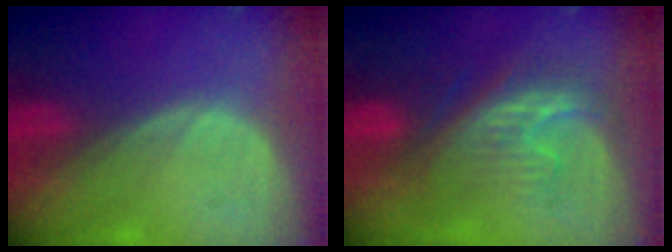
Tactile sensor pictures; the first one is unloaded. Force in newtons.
{"total": 7.6, "press": 7.4, "slide": 1.7}